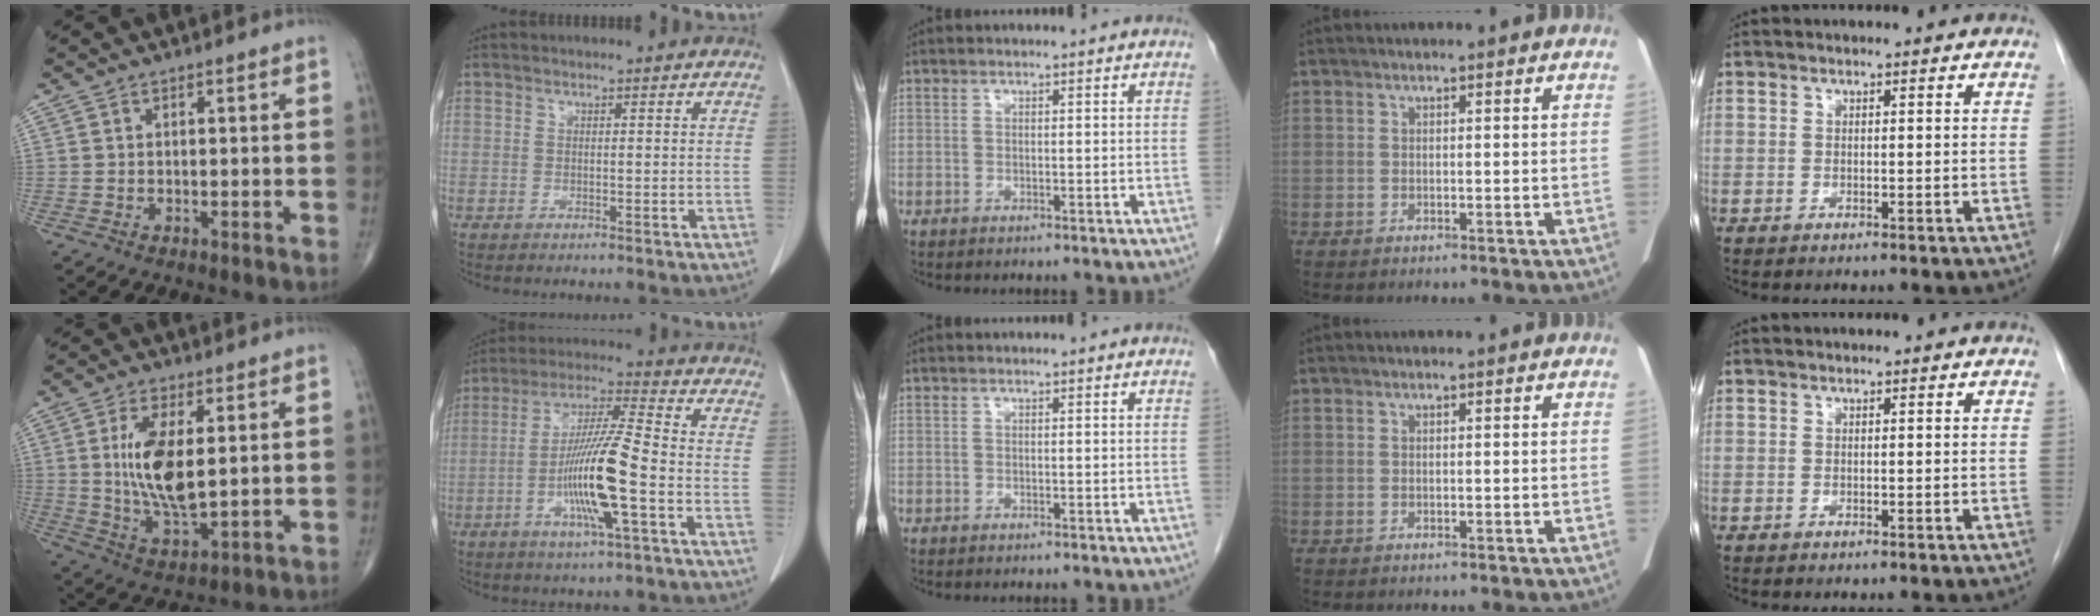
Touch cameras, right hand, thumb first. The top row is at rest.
{"thumb": {"total": 12.5, "force": [1.8, 5.3, 11.2], "torque": [-0.213, -0.022, 0.042]}, "index": {"total": 13.1, "force": [-3.8, 0.2, 12.5], "torque": [-0.244, -0.007, -0.076]}}